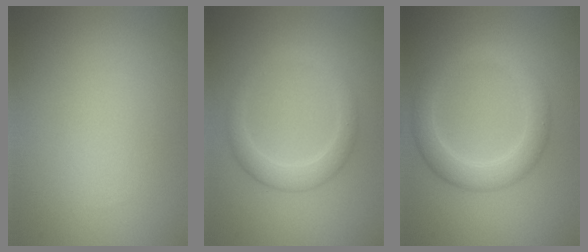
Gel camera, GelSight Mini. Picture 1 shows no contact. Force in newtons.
{"total": 2.5, "press": 2.5, "slide": 0.2}
{"total": 3.6, "press": 3.6, "slide": 0.1}